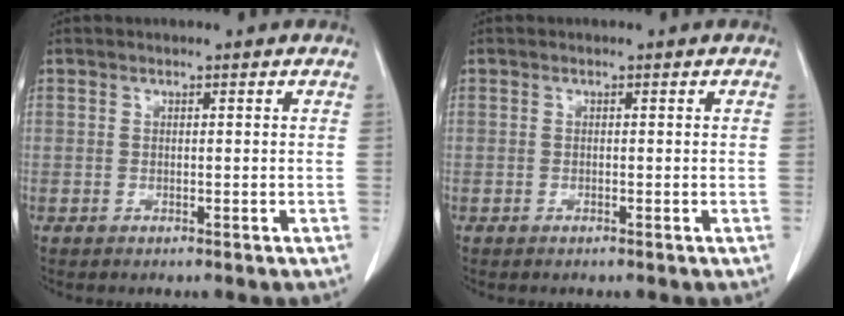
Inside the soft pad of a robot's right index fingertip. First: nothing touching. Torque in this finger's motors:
{"motor_torque": [-0.07, 0.11, -0.01, -0.01]}